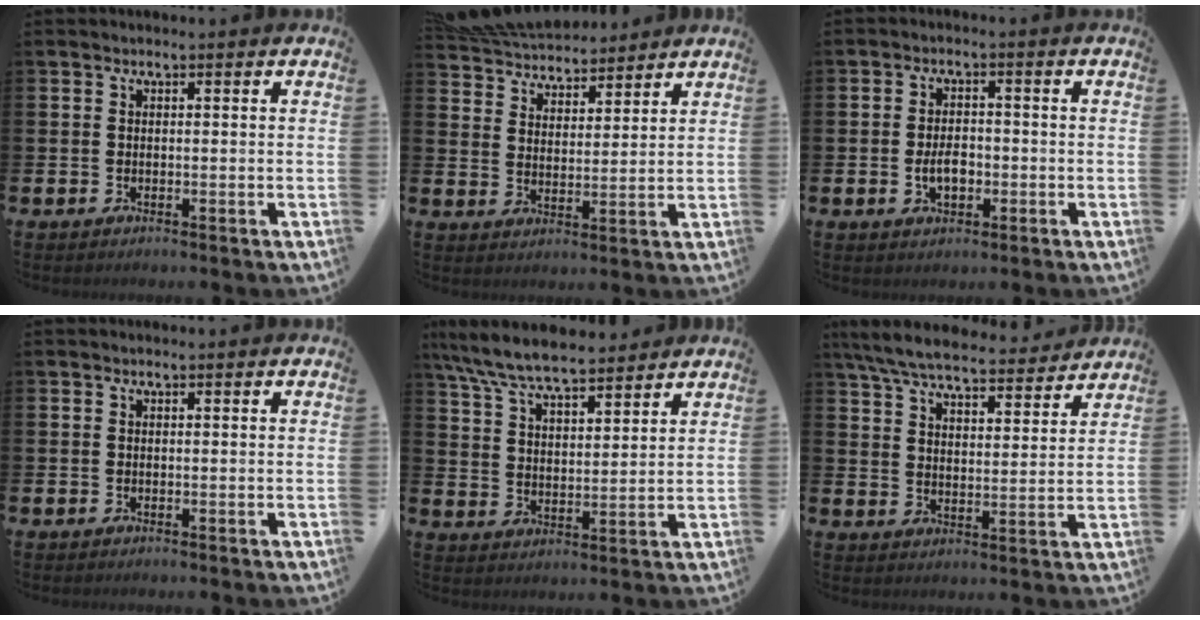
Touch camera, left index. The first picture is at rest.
{"total": 6.4, "force": [6.3, 1.2, 0.1], "torque": [-0.032, -0.034, 0.115]}
{"total": 3.3, "force": [-0.8, 2.0, 2.5], "torque": [-0.035, -0.002, -0.018]}
{"total": 0.0}
{"total": 8.1, "force": [7.6, 1.1, 2.5], "torque": [-0.076, -0.039, 0.137]}
{"total": 7.5, "force": [7.0, 1.2, 2.4], "torque": [-0.074, -0.041, 0.122]}